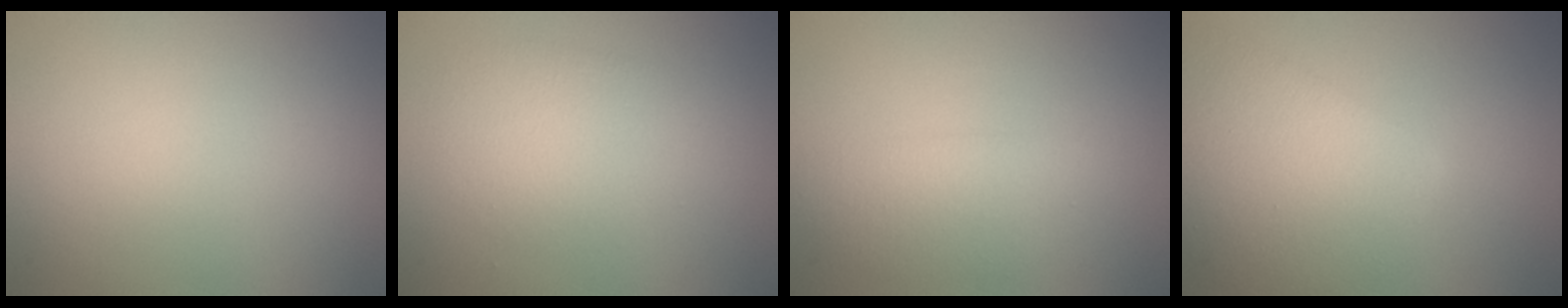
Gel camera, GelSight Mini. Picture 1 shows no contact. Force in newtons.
{"total": 2.9, "press": 2.9, "slide": 0.1}
{"total": 2.8, "press": 2.8, "slide": 0.1}
{"total": 6.3, "press": 6.3, "slide": 0.1}